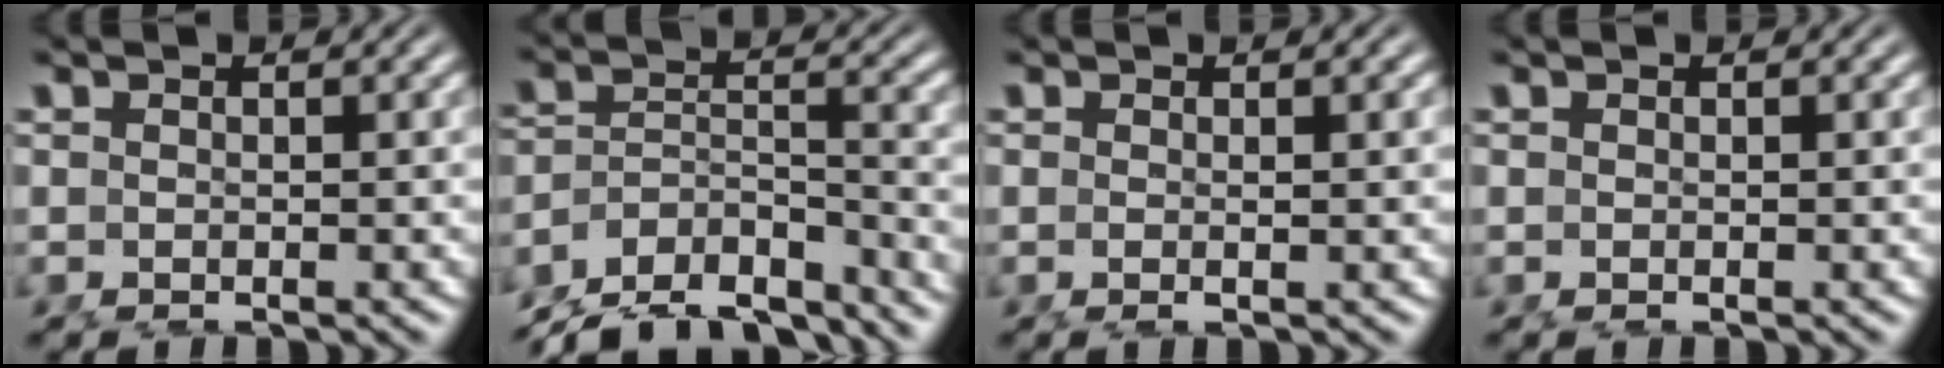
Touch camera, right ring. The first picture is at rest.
{"total": 11.0, "force": [-8.7, 5.7, 3.6], "torque": [-0.070, -0.039, -0.140]}
{"total": 1.4, "force": [-0.1, -1.0, 1.0], "torque": [-0.009, 0.002, -0.003]}
{"total": 0.0}